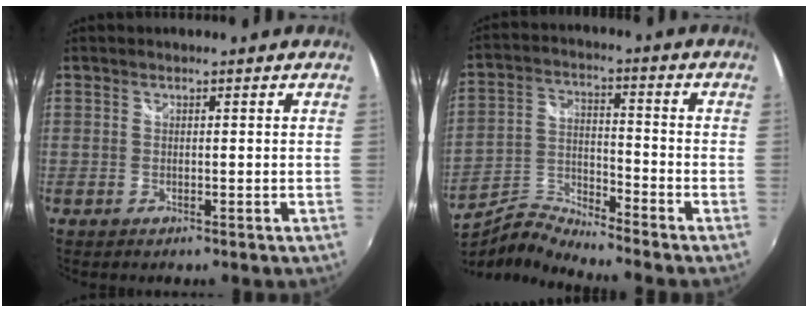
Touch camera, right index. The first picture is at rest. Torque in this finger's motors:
{"motor_torque": [0.02, -0.02, -0.42, -0.12]}